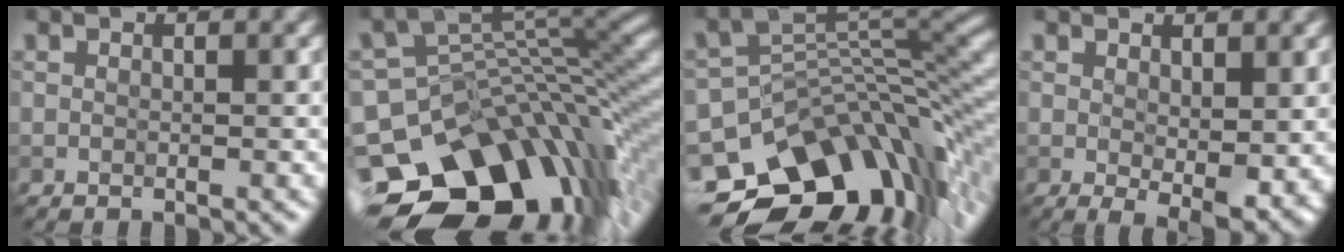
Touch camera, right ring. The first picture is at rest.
{"total": 15.2, "force": [-7.7, 8.5, 9.9], "torque": [-0.175, -0.012, -0.125]}
{"total": 13.4, "force": [-7.3, 7.4, 8.4], "torque": [-0.153, -0.013, -0.110]}
{"total": 3.8, "force": [0.4, 1.5, 3.5], "torque": [-0.052, -0.014, 0.014]}